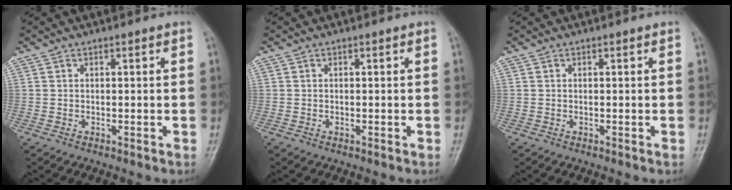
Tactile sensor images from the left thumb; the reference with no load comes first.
{"total": 0.0}
{"total": 0.0}